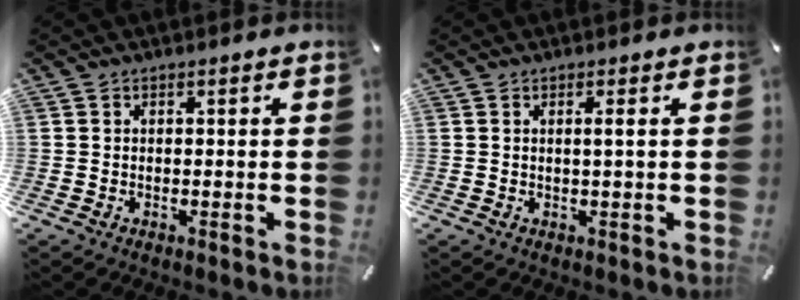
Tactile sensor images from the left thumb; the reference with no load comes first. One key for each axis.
{"total": 1.7, "fx": 0.4, "fy": -0.1, "fz": 1.7, "tx": -0.033, "ty": -0.001, "tz": 0.005}